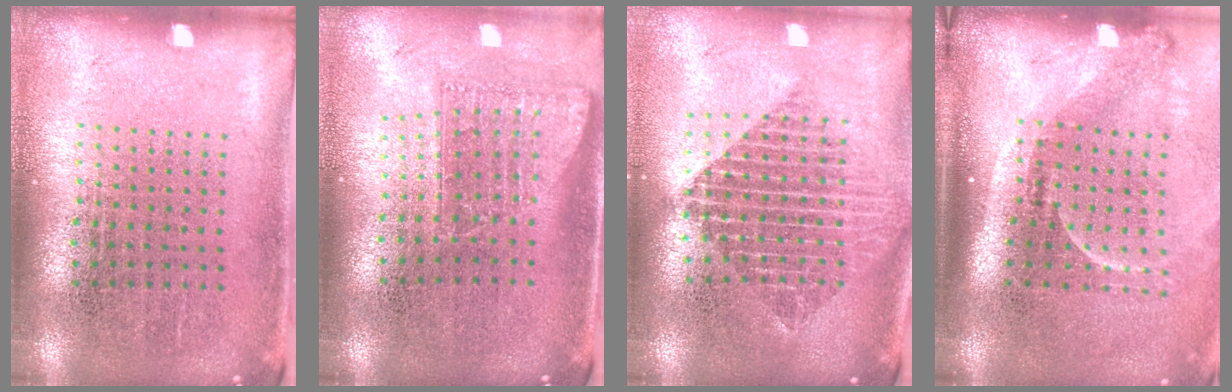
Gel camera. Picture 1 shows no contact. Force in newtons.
{"total": 1.8, "press": 1.3, "slide": 1.2}
{"total": 2.2, "press": 1.8, "slide": 1.3}
{"total": 2.3, "press": 1.5, "slide": 1.7}